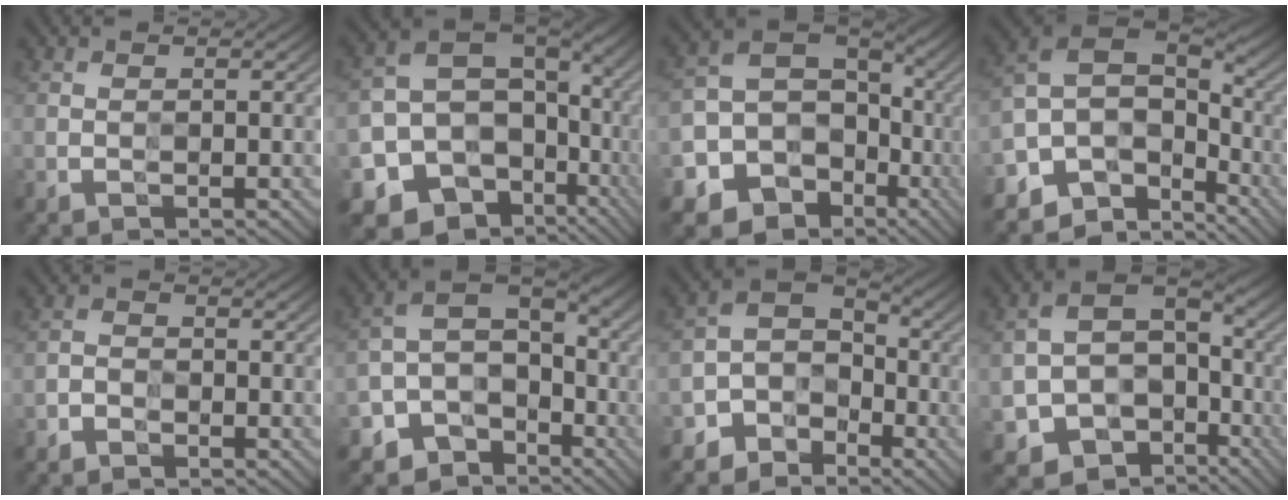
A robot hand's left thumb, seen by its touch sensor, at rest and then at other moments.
{"total": 16.4, "force": [-5.3, 13.0, 8.5], "torque": [-0.177, -0.042, -0.066]}
{"total": 17.2, "force": [-6.3, 14.3, 7.1], "torque": [-0.161, -0.044, -0.096]}
{"total": 10.1, "force": [-4.9, 7.2, 5.0], "torque": [-0.112, -0.015, -0.087]}
{"total": 1.5, "force": [-1.2, 0.8, 0.1], "torque": [0.001, -0.002, -0.028]}
{"total": 9.4, "force": [-5.9, 6.4, 3.7], "torque": [-0.062, -0.018, -0.114]}
{"total": 6.8, "force": [-4.3, 5.0, 1.7], "torque": [-0.021, -0.008, -0.096]}
{"total": 12.1, "force": [-4.6, 9.1, 6.4], "torque": [-0.112, -0.047, -0.070]}